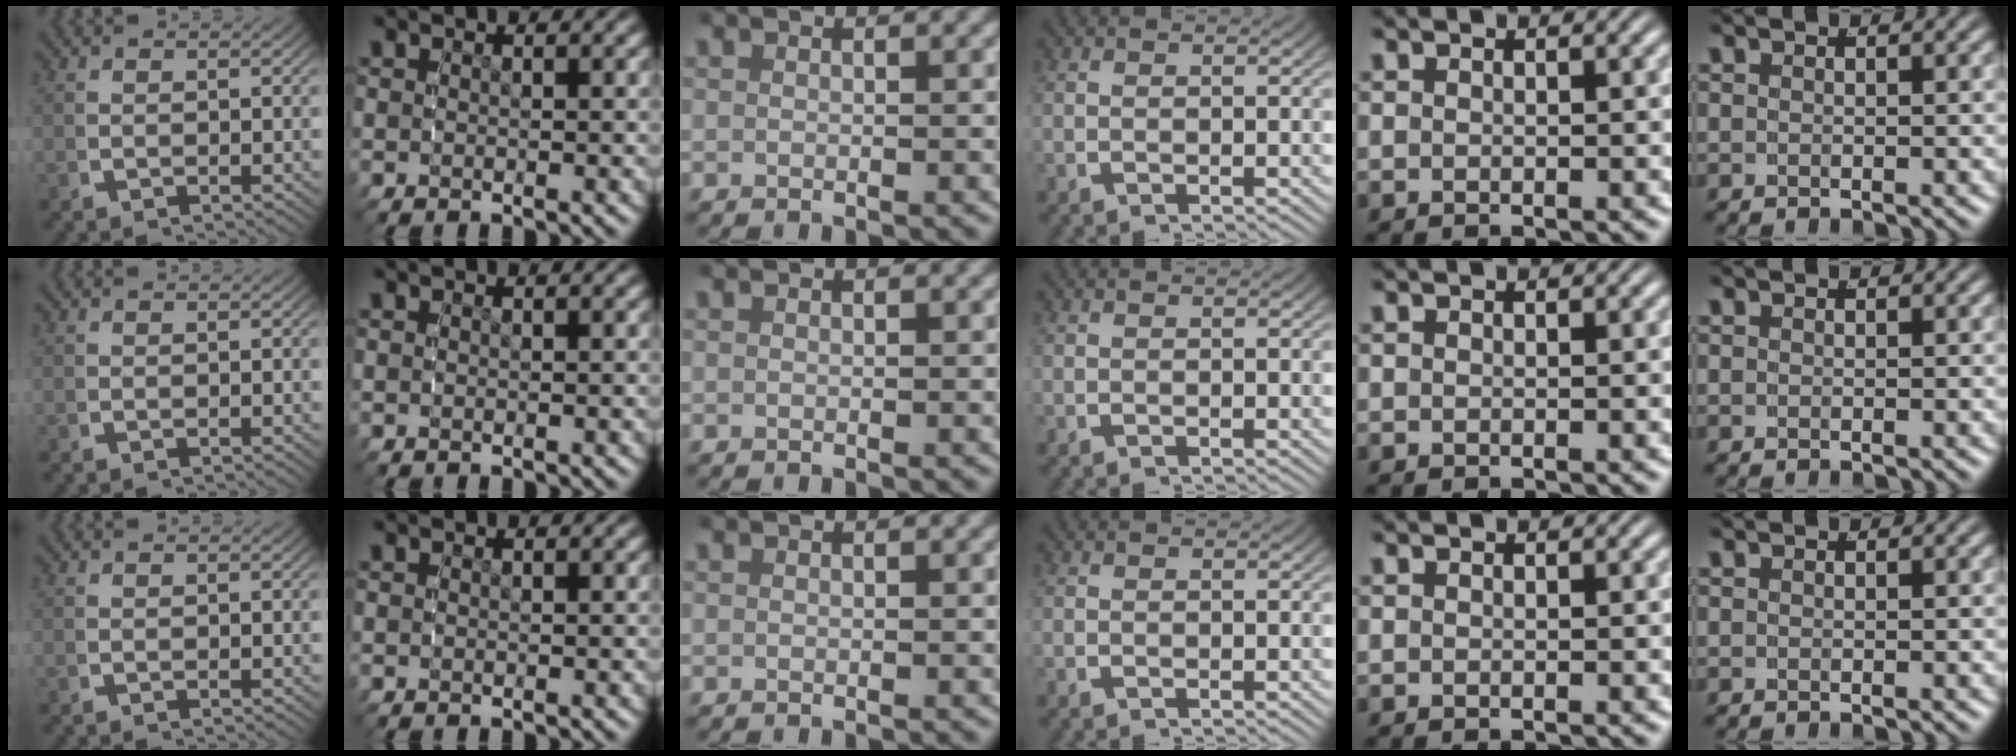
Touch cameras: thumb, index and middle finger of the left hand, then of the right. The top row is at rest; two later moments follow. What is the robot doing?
{"motion": "reach", "object": "jewelry box"}